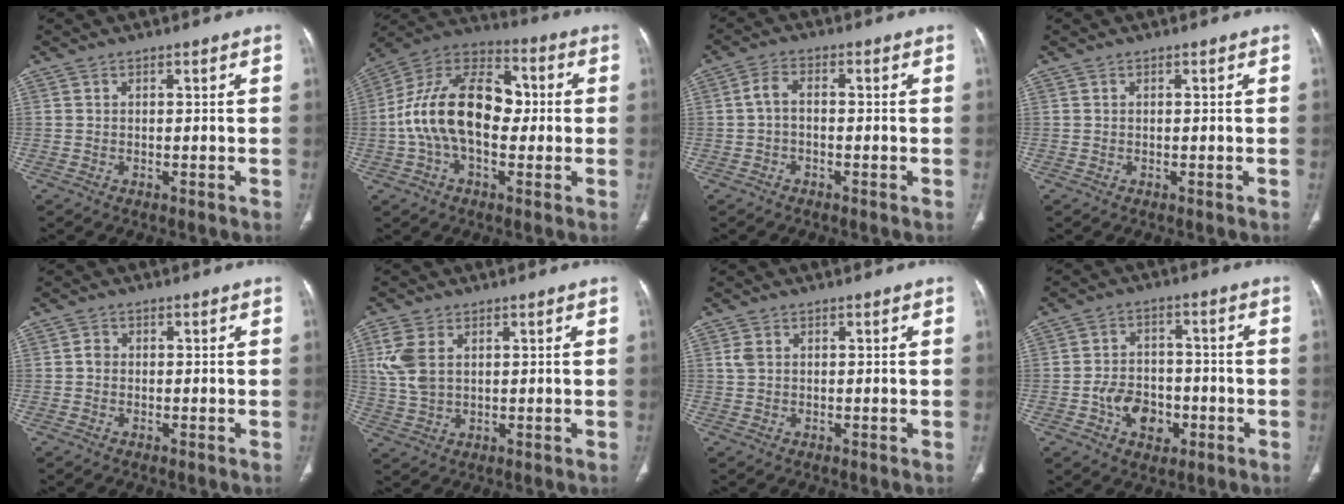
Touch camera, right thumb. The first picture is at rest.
{"total": 18.7, "force": [-0.6, 11.5, 14.8], "torque": [-0.256, 0.043, -0.016]}
{"total": 3.3, "force": [-0.5, 2.0, 2.6], "torque": [-0.048, 0.015, -0.016]}
{"total": 0.0}
{"total": 1.2, "force": [-0.2, 1.1, 0.6], "torque": [-0.005, 0.003, -0.006]}
{"total": 7.1, "force": [2.2, 4.4, 5.2], "torque": [-0.121, -0.001, 0.050]}
{"total": 1.6, "force": [0.5, 1.1, 1.1], "torque": [-0.029, 0.005, 0.014]}
{"total": 8.7, "force": [-2.9, 6.4, 5.2], "torque": [-0.057, 0.021, -0.046]}